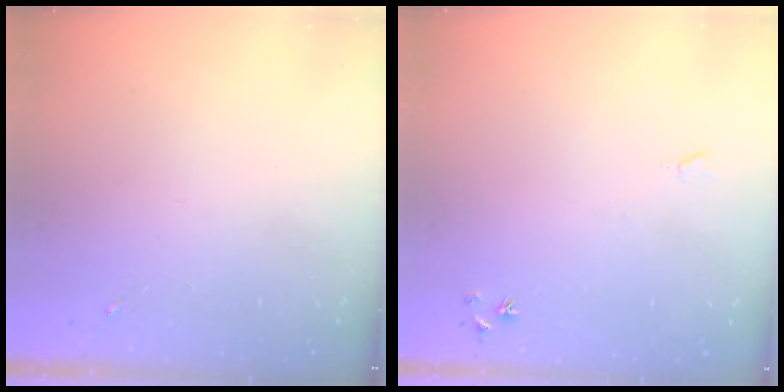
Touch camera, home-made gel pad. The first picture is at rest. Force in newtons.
{"total": 4.7, "press": 4.7, "slide": 0.7}